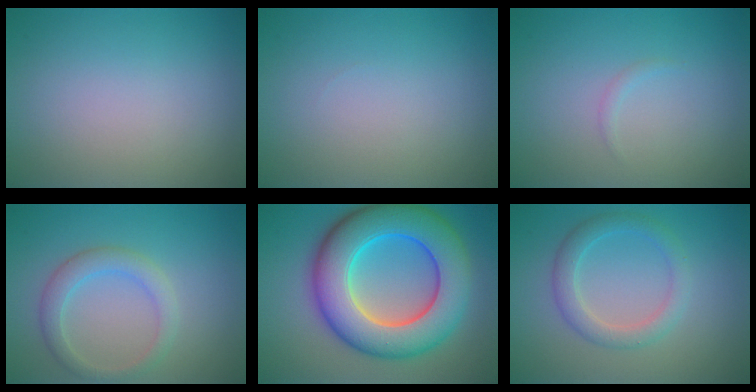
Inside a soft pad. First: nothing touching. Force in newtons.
{"total": 0.0}
{"total": 0.5, "press": 0.5, "slide": 0.1}
{"total": 2.7, "press": 2.7, "slide": 0.0}
{"total": 12.2, "press": 12.2, "slide": 0.2}
{"total": 2.8, "press": 2.8, "slide": 0.1}